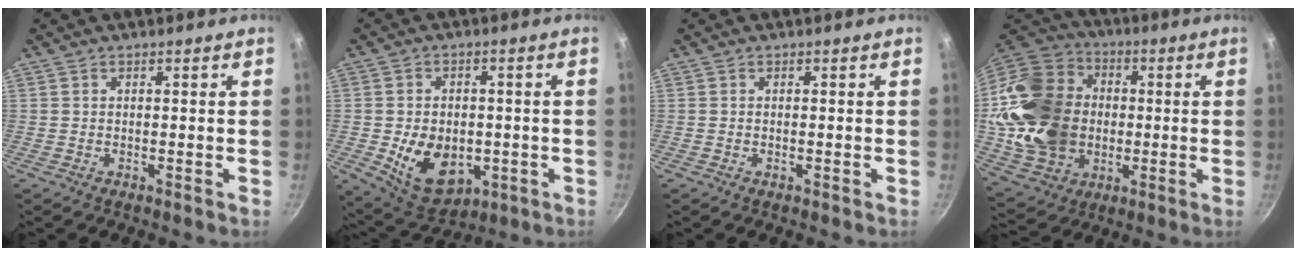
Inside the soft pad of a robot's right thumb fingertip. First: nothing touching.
{"total": 12.8, "force": [-2.5, 9.1, 8.7], "torque": [-0.114, -0.005, -0.019]}
{"total": 0.0}
{"total": 25.3, "force": [-0.3, 20.2, 15.3], "torque": [-0.273, 0.037, 0.009]}